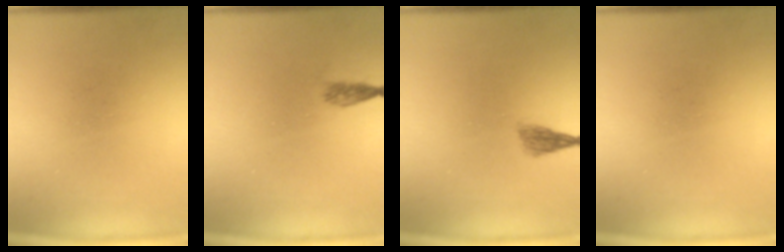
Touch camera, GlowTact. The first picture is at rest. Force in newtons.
{"total": 1.3}
{"total": 1.8}
{"total": 0.0}